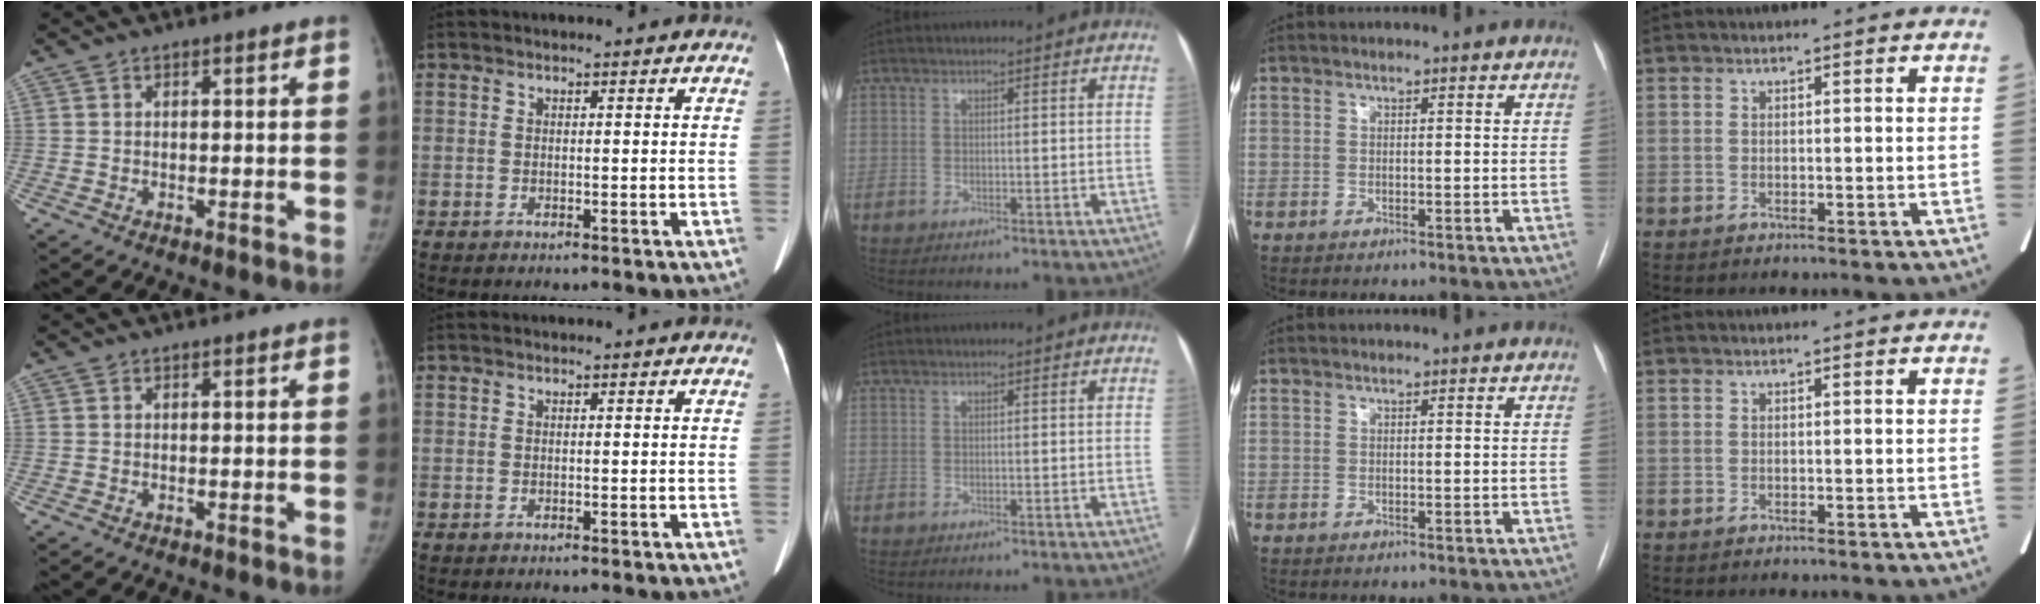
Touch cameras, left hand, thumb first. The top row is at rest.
{}